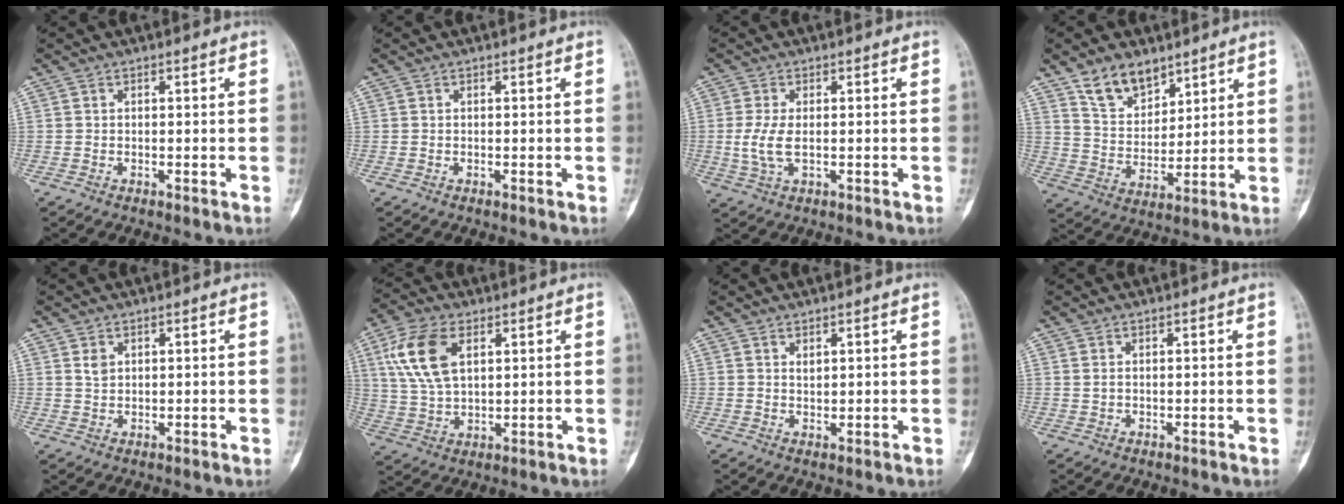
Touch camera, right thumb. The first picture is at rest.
{"total": 0.0}
{"total": 5.1, "force": [-0.2, 2.4, 4.4], "torque": [-0.108, -0.006, -0.003]}
{"total": 9.6, "force": [6.8, 5.3, 4.2], "torque": [-0.043, -0.044, 0.130]}
{"total": 1.9, "force": [0.8, 1.4, 1.0], "torque": [-0.009, -0.005, 0.016]}
{"total": 11.4, "force": [4.1, 6.4, 8.5], "torque": [-0.167, -0.001, 0.083]}
{"total": 1.3, "force": [0.8, 0.7, 0.8], "torque": [-0.008, -0.007, 0.017]}
{"total": 0.7, "force": [0.2, 0.5, 0.4], "torque": [-0.006, 0.002, 0.004]}